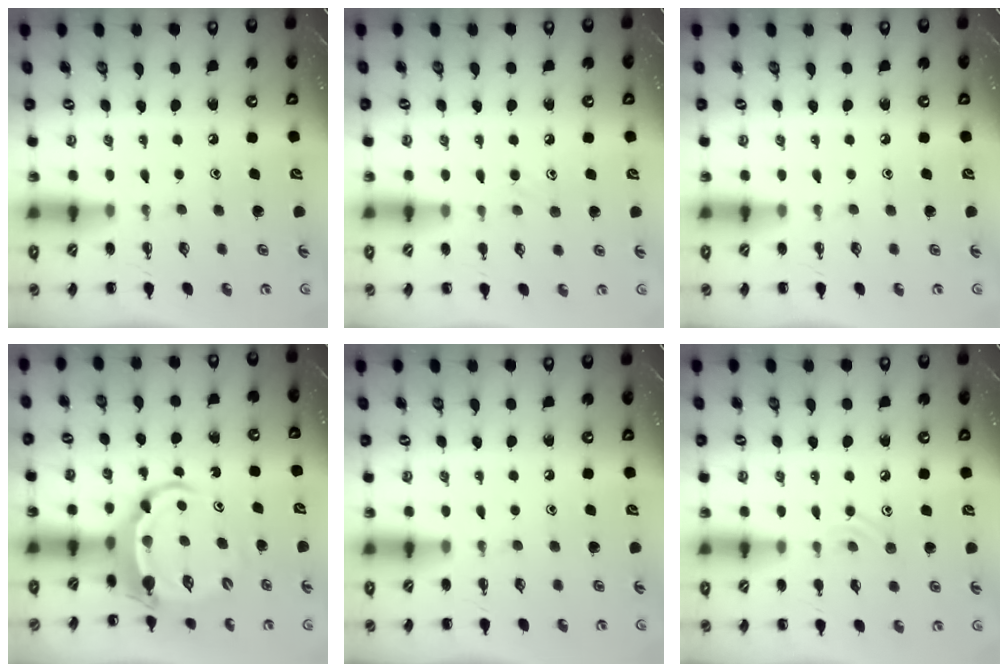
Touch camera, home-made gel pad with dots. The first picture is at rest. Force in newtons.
{"total": 8.2, "press": 7.9, "slide": 2.2}
{"total": 0.0}
{"total": 6.7, "press": 6.6, "slide": 1.3}
{"total": 0.0}
{"total": 8.3, "press": 7.9, "slide": 2.3}